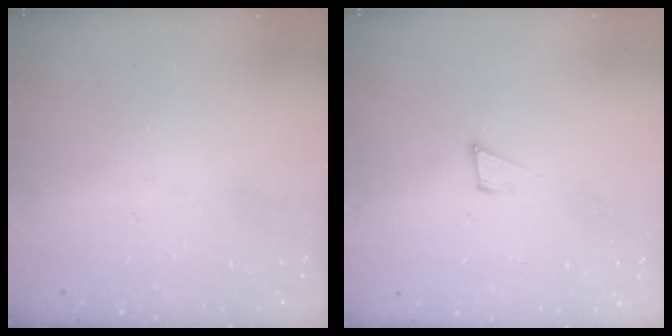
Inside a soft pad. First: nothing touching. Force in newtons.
{"total": 4.6, "press": 4.5, "slide": 0.3}